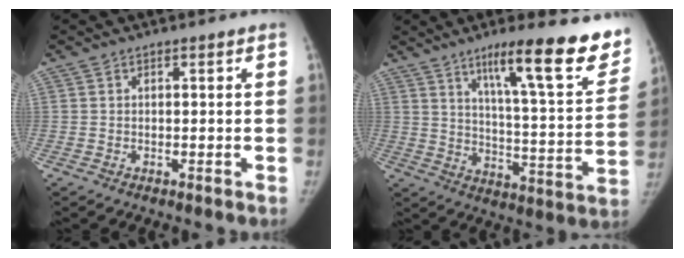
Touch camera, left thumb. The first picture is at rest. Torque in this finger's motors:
{"motor_torque": [0.13, 0.09, 0.79, -0.71, 0.06]}